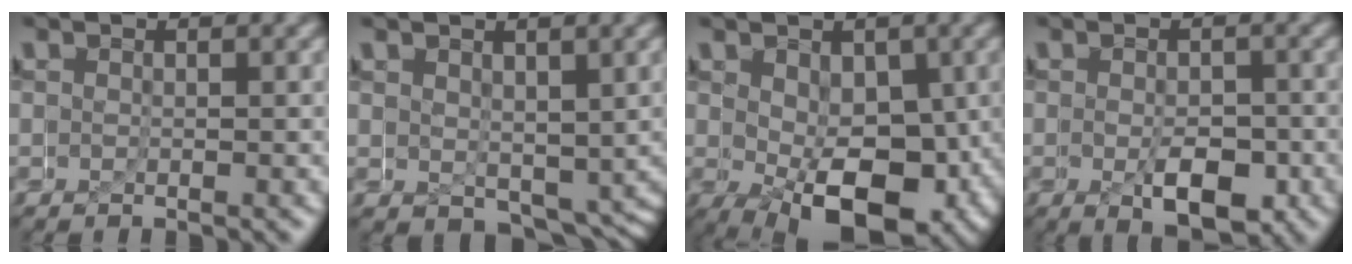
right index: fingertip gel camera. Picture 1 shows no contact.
{"total": 2.6, "force": [-1.7, 1.5, 1.3], "torque": [-0.023, -0.026, -0.011]}
{"total": 7.6, "force": [-2.1, 4.1, 6.0], "torque": [-0.085, -0.027, -0.020]}
{"total": 3.9, "force": [-1.7, 1.8, 3.1], "torque": [-0.038, -0.017, -0.021]}